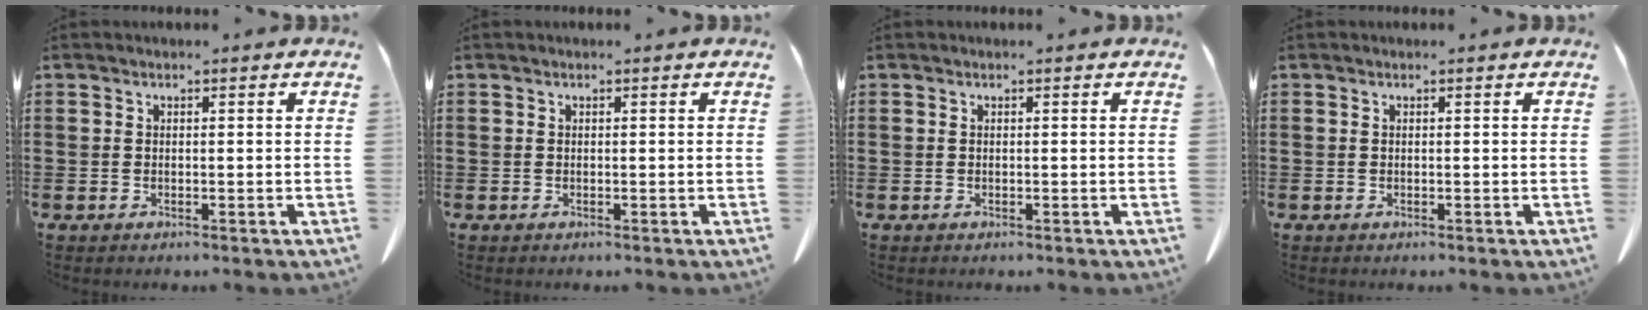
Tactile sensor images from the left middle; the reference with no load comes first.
{"total": 0.0}
{"total": 0.0}
{"total": 0.0}